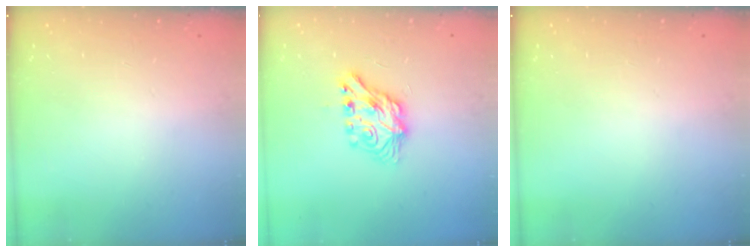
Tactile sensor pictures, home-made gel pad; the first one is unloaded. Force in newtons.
{"total": 7.1, "press": 7.1, "slide": 0.3}
{"total": 0.0}